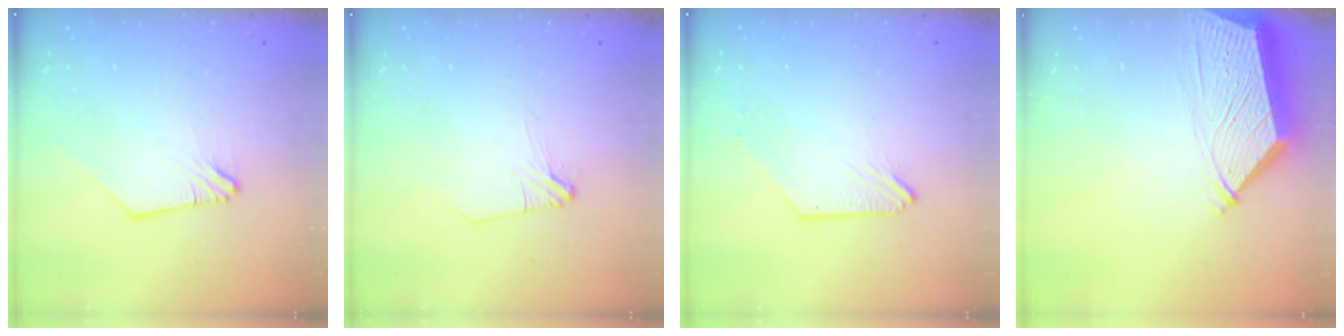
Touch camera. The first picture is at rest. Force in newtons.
{"total": 2.0, "press": 2.0, "slide": 0.4}
{"total": 0.0}
{"total": 7.3, "press": 7.3, "slide": 1.0}